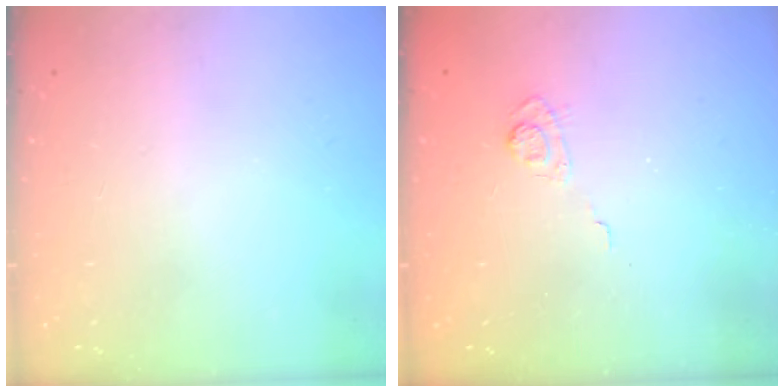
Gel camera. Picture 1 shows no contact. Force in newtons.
{"total": 3.7, "press": 3.4, "slide": 1.5}